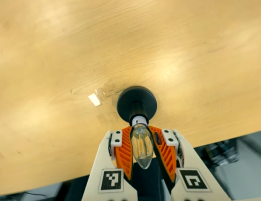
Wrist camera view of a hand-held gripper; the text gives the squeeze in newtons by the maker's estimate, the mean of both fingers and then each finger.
{"total": 23.4, "left": 26.4, "right": 20.3}